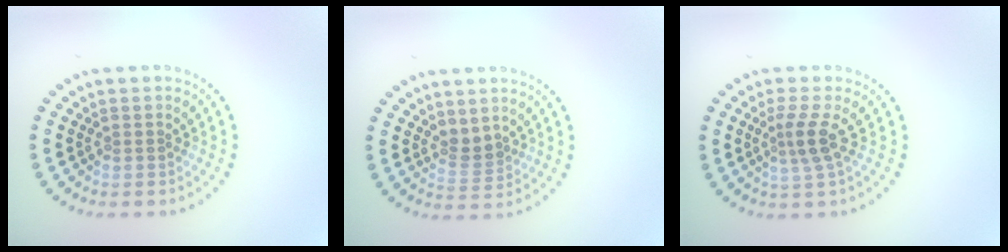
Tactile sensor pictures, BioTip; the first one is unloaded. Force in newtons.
{"total": 1.6, "press": 1.3, "slide": 0.9}
{"total": 2.5, "press": 1.8, "slide": 1.7}